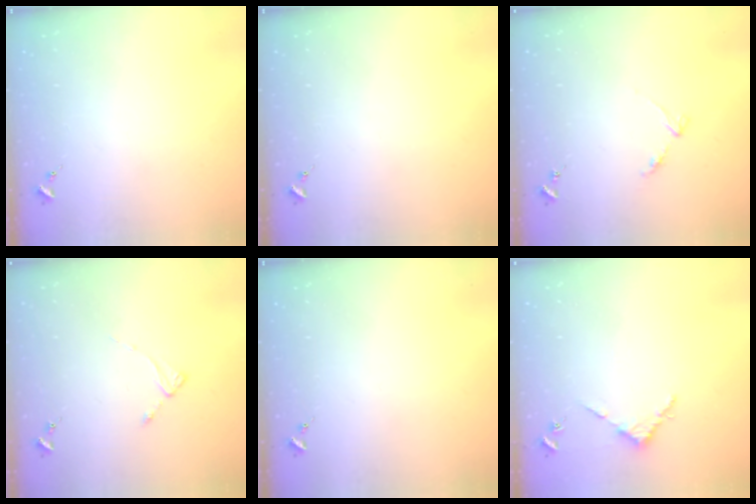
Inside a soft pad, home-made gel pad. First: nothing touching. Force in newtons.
{"total": 0.0}
{"total": 4.0, "press": 4.0, "slide": 0.6}
{"total": 1.9, "press": 1.8, "slide": 0.3}
{"total": 0.0}
{"total": 2.7, "press": 2.7, "slide": 0.3}